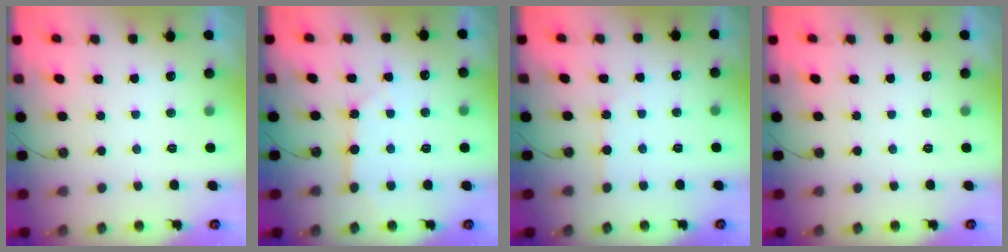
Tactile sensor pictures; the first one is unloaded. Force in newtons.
{"total": 4.0, "press": 3.9, "slide": 0.5}
{"total": 2.9, "press": 2.9, "slide": 0.5}
{"total": 0.0}